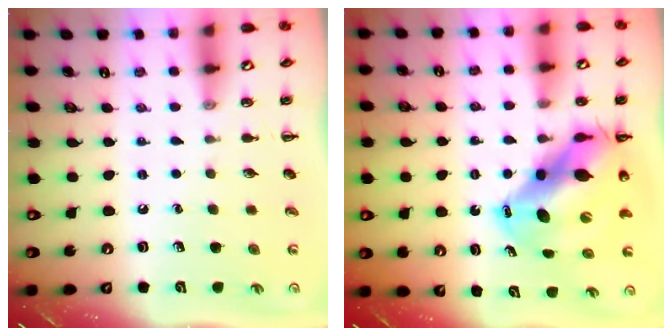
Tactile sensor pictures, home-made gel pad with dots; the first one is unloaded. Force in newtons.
{"total": 14.5, "press": 13.9, "slide": 4.0}